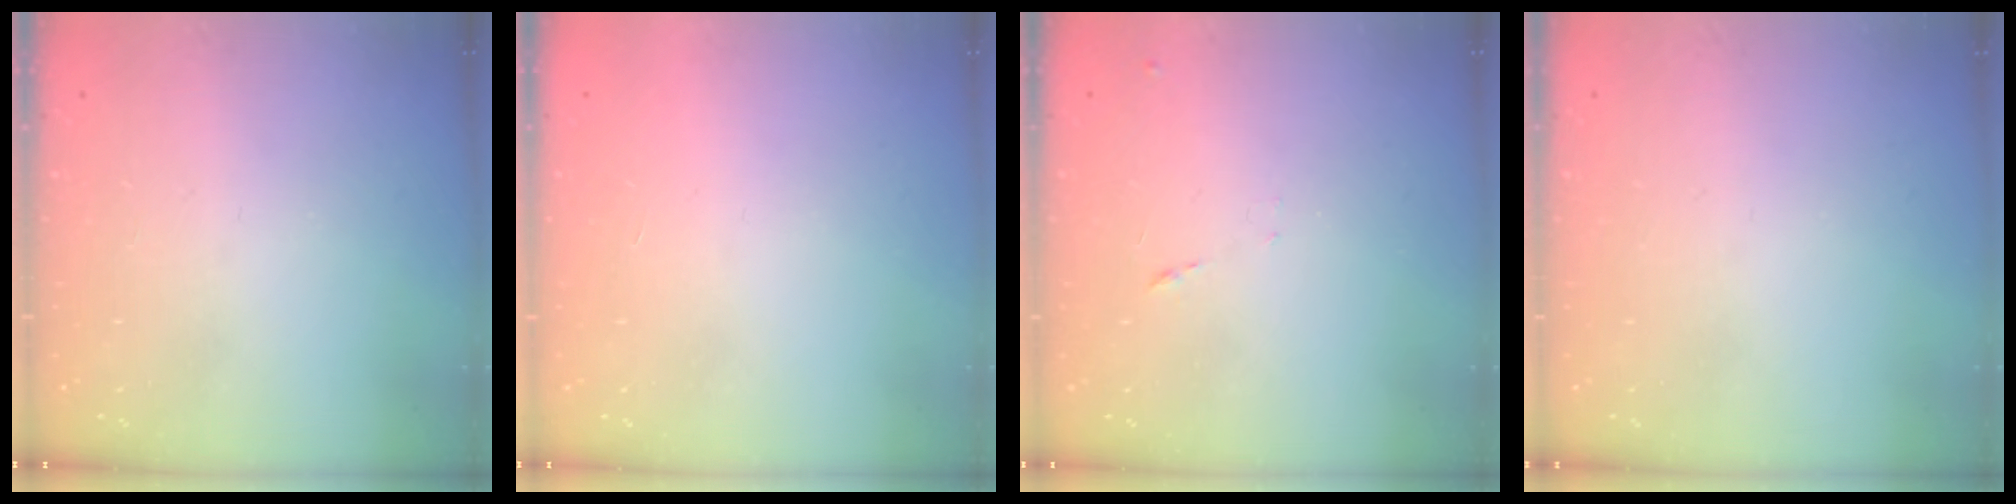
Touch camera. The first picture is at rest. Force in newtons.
{"total": 1.7, "press": 1.7, "slide": 0.1}
{"total": 7.5, "press": 7.4, "slide": 0.6}
{"total": 0.0}